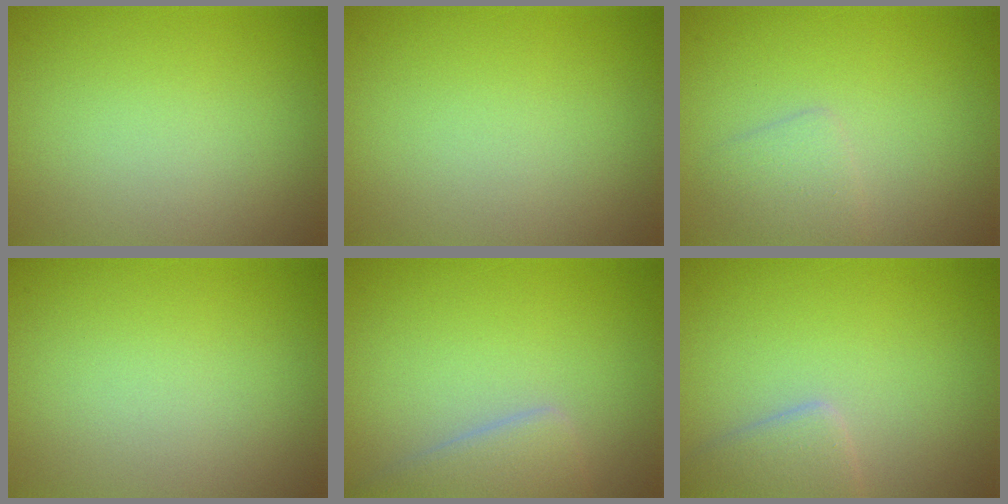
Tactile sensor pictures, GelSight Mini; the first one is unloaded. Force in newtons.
{"total": 0.0}
{"total": 1.6, "press": 1.6, "slide": 0.1}
{"total": 0.0}
{"total": 3.6, "press": 3.5, "slide": 0.2}
{"total": 2.8, "press": 2.8, "slide": 0.2}